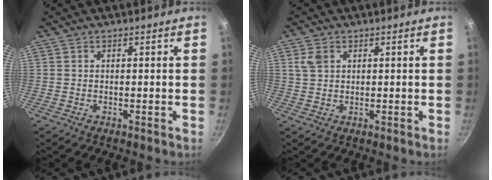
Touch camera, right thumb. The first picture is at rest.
{"total": 3.0, "force": [1.1, 2.3, 1.6], "torque": [-0.023, 0.000, 0.024]}